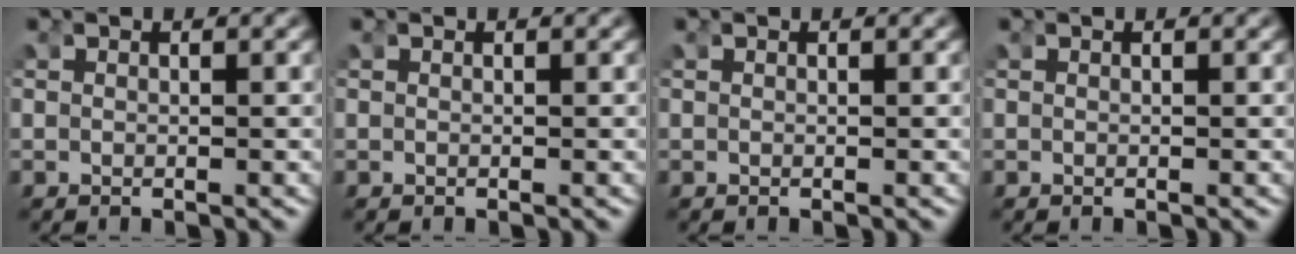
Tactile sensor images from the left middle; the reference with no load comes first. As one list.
[{"total": 0.0}, {"total": 0.0}, {"total": 0.0}]